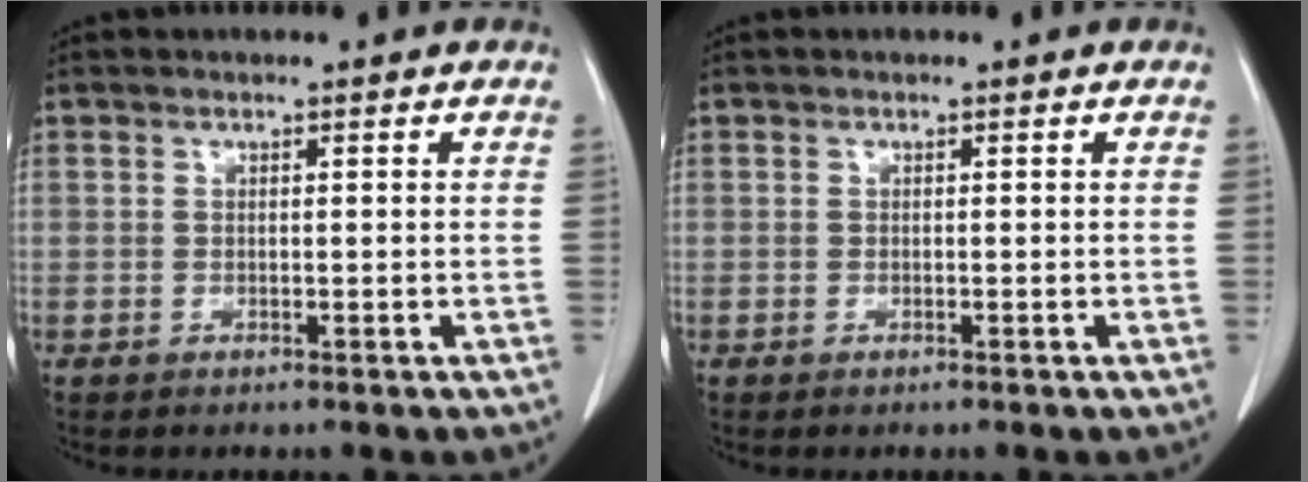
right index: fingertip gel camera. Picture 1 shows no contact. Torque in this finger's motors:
{"motor_torque": [-0.07, 0.07, -0.23, -0.09]}